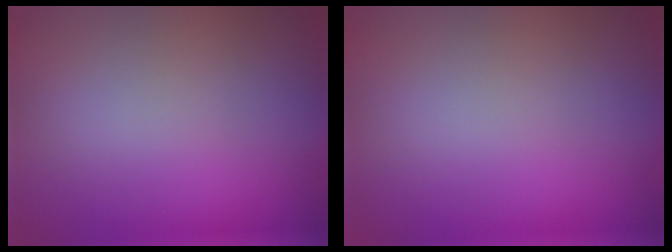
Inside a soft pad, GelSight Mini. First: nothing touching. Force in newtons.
{"total": 0.0}